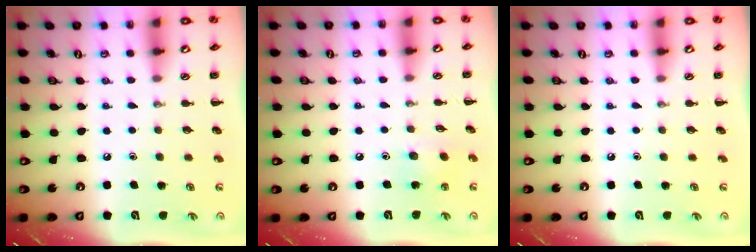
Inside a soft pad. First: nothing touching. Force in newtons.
{"total": 5.3, "press": 5.2, "slide": 0.8}
{"total": 0.0}